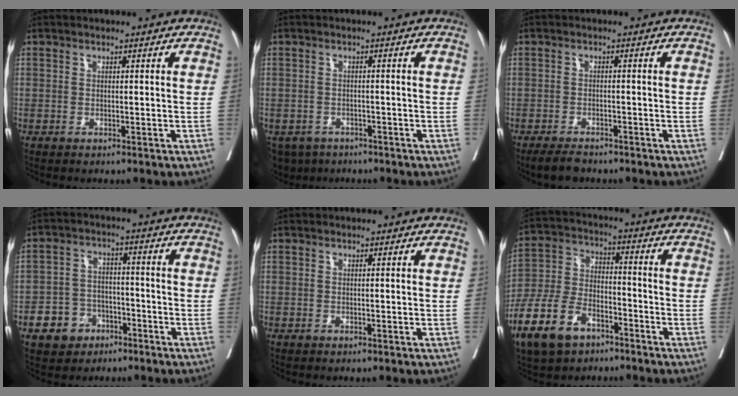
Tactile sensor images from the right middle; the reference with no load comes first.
{"total": 5.3, "force": [-3.9, 3.4, 1.0], "torque": [-0.015, -0.003, -0.061]}
{"total": 3.2, "force": [-2.7, 0.9, 1.3], "torque": [-0.025, -0.004, -0.046]}
{"total": 6.4, "force": [-3.4, 5.1, 1.7], "torque": [-0.035, 0.015, -0.051]}
{"total": 0.0}
{"total": 11.6, "force": [-7.0, 6.2, 6.8], "torque": [-0.157, -0.003, -0.135]}